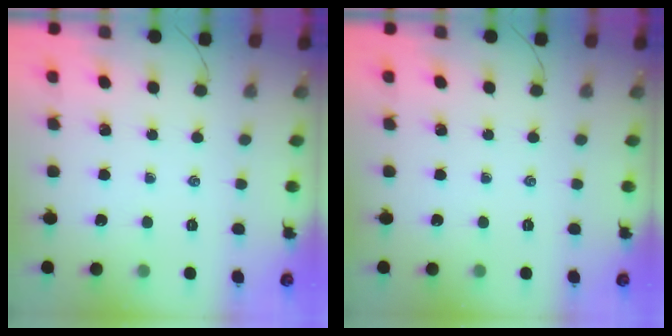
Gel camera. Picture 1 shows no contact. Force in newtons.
{"total": 0.0}